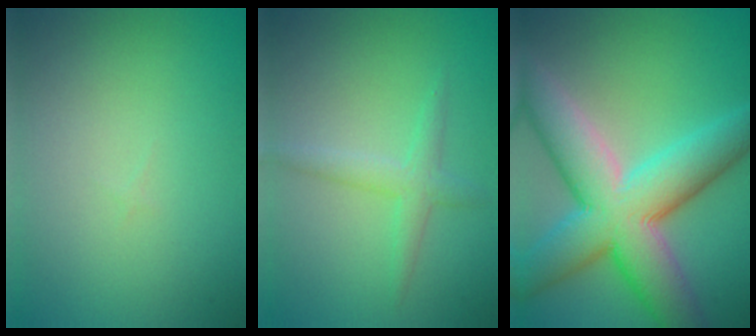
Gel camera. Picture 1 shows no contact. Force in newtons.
{"total": 2.2, "press": 2.2, "slide": 0.1}
{"total": 12.0, "press": 12.0, "slide": 0.7}